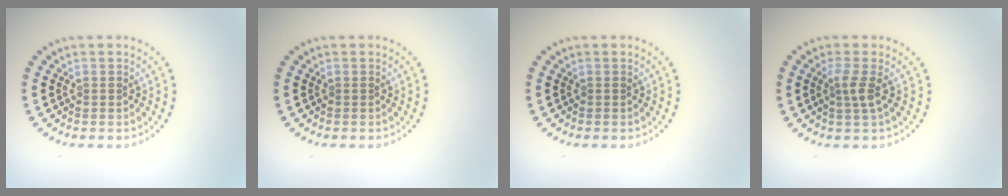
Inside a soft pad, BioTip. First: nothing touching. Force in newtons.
{"total": 0.0}
{"total": 0.0}
{"total": 1.8, "press": 1.3, "slide": 1.3}